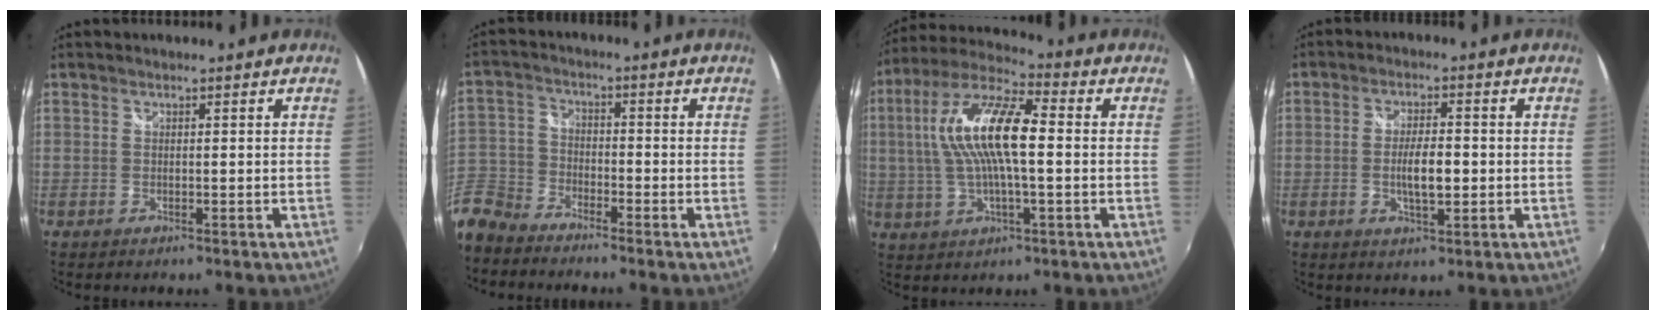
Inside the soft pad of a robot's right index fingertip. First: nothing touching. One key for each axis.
{"total": 11.2, "fx": -8.5, "fy": 6.5, "fz": 3.5, "tx": -0.104, "ty": 0.005, "tz": -0.180}
{"total": 15.3, "fx": 1.2, "fy": 4.5, "fz": 14.6, "tx": -0.279, "ty": 0.017, "tz": 0.014}
{"total": 5.8, "fx": -0.8, "fy": 1.8, "fz": 5.5, "tx": -0.103, "ty": -0.002, "tz": -0.014}